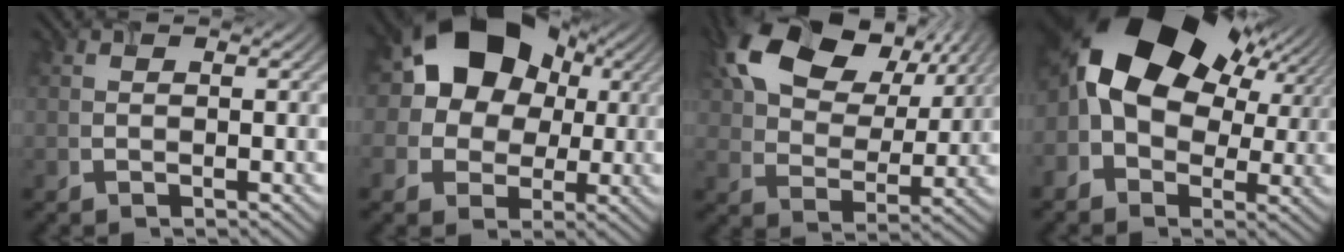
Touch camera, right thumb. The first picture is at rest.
{"total": 13.3, "force": [2.8, 10.8, 7.3], "torque": [-0.133, 0.029, 0.027]}
{"total": 14.1, "force": [6.9, 8.9, 8.5], "torque": [-0.171, 0.010, 0.124]}
{"total": 16.3, "force": [3.7, 11.3, 11.2], "torque": [-0.199, -0.005, 0.079]}